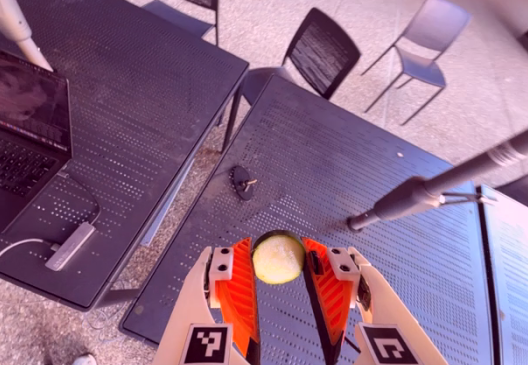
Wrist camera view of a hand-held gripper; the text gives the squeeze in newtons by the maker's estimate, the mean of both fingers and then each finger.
{"total": 9.6, "left": 9.9, "right": 9.3}